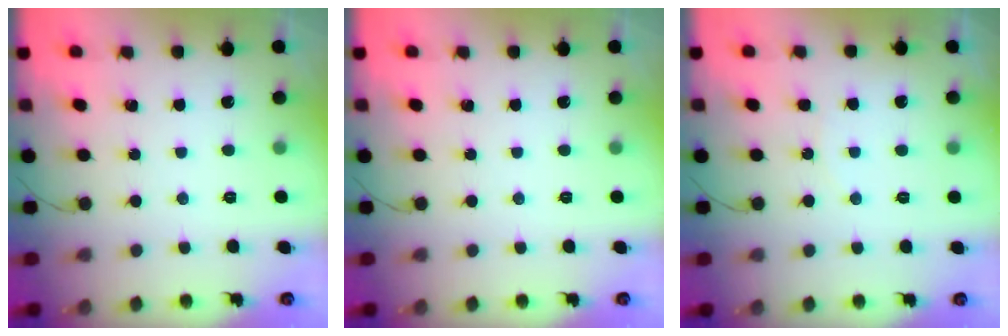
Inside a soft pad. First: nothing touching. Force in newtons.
{"total": 0.0}
{"total": 3.7, "press": 3.7, "slide": 0.3}